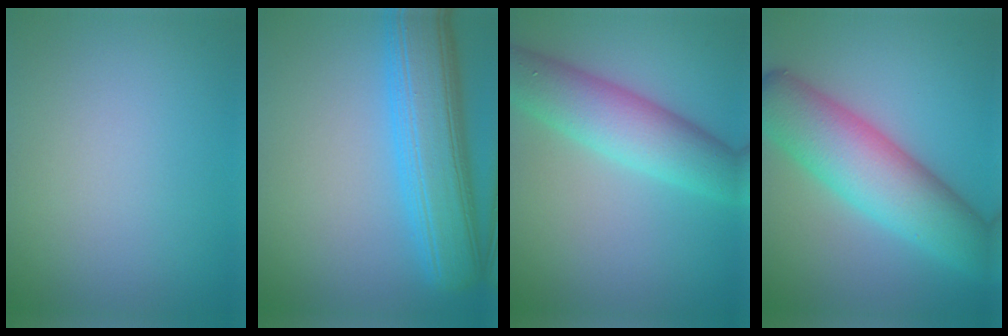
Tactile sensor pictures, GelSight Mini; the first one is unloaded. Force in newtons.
{"total": 8.9, "press": 8.9, "slide": 0.1}
{"total": 6.8, "press": 6.8, "slide": 0.3}
{"total": 9.3, "press": 9.3, "slide": 0.3}